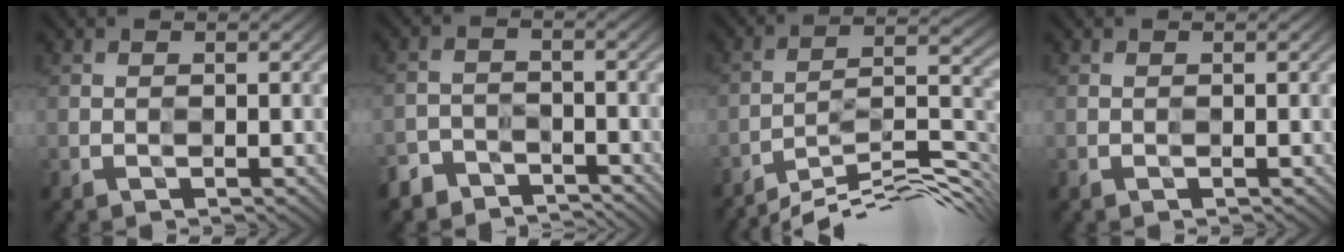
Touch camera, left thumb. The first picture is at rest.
{"total": 3.2, "force": [-3.0, 0.7, -1.0], "torque": [0.023, 0.005, -0.067]}
{"total": 12.4, "force": [-10.8, 1.0, 5.9], "torque": [-0.094, 0.021, -0.175]}
{"total": 0.0}